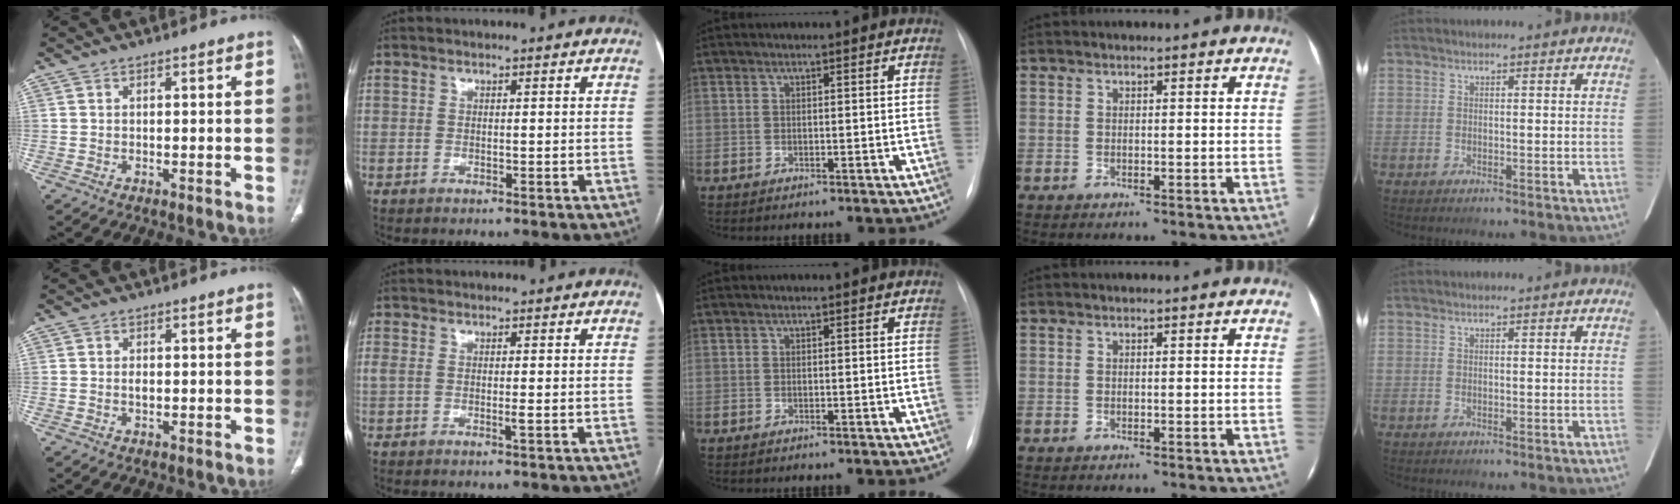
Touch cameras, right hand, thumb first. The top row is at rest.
{"thumb": {"total": 1.1, "force": [-0.1, 0.6, 0.9], "torque": [-0.016, 0.000, -0.001]}, "index": {"total": 1.6, "force": [-0.2, 0.4, 1.5], "torque": [-0.037, 0.003, 0.002]}}